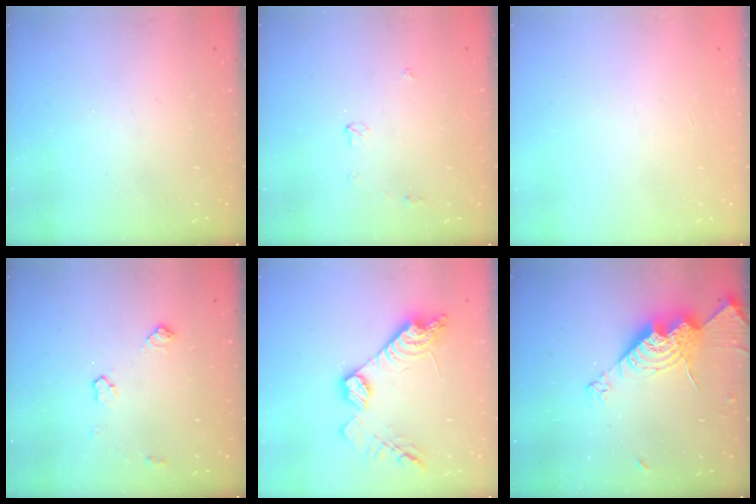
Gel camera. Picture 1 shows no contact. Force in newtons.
{"total": 3.3, "press": 3.2, "slide": 0.6}
{"total": 0.0}
{"total": 7.3, "press": 7.3, "slide": 0.8}
{"total": 15.0, "press": 15.0, "slide": 0.6}
{"total": 15.6, "press": 15.6, "slide": 1.5}